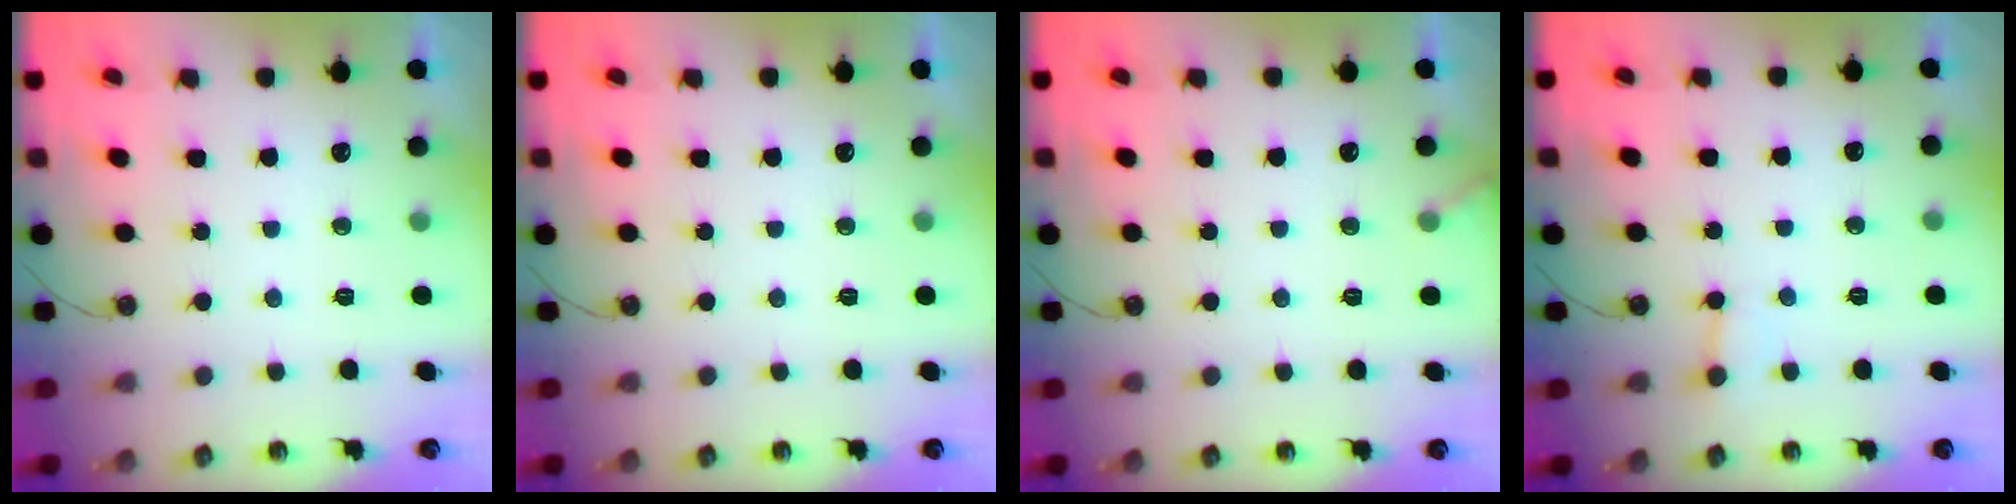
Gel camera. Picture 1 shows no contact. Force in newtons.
{"total": 0.0}
{"total": 3.8, "press": 3.8, "slide": 0.2}
{"total": 3.0, "press": 3.0, "slide": 0.2}